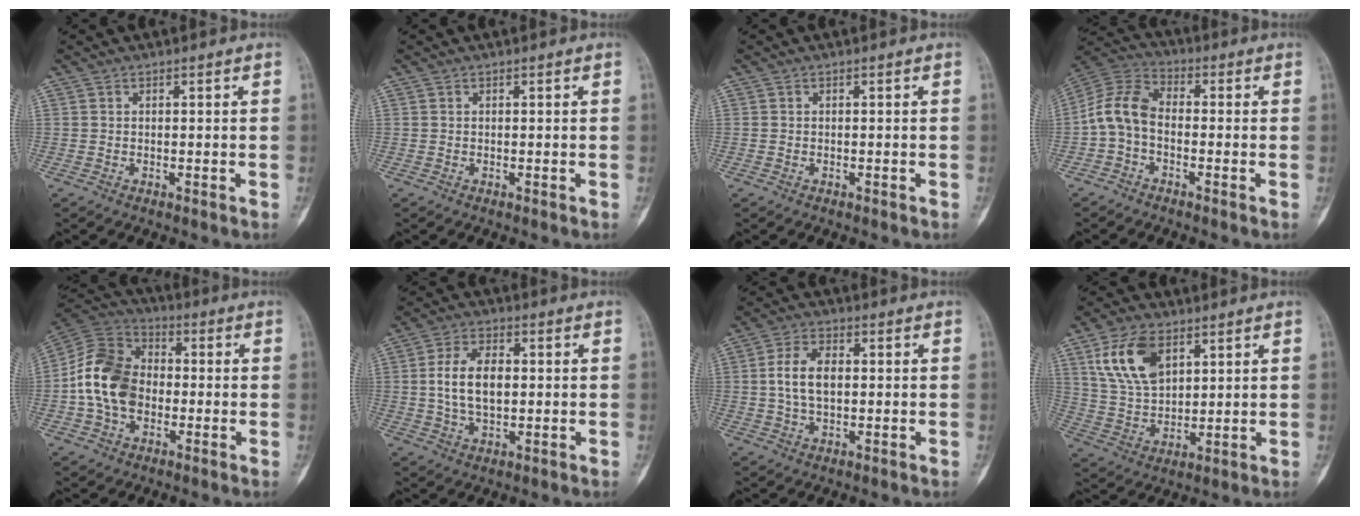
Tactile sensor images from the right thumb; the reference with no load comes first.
{"total": 0.0}
{"total": 0.0}
{"total": 8.7, "force": [-1.6, 5.5, 6.4], "torque": [-0.126, 0.029, -0.048]}
{"total": 14.4, "force": [-1.8, 10.7, 9.5], "torque": [-0.164, 0.031, -0.044]}
{"total": 9.1, "force": [0.5, 5.2, 7.5], "torque": [-0.134, 0.005, 0.009]}
{"total": 7.3, "force": [0.5, 4.2, 5.9], "torque": [-0.110, 0.010, 0.006]}
{"total": 12.4, "force": [5.7, 7.2, 8.3], "torque": [-0.144, -0.017, 0.117]}